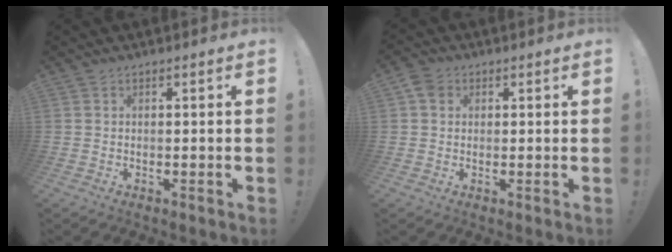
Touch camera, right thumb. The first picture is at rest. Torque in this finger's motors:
{"motor_torque": [0.17, 0.43, 0.12, -0.14, -0.03]}